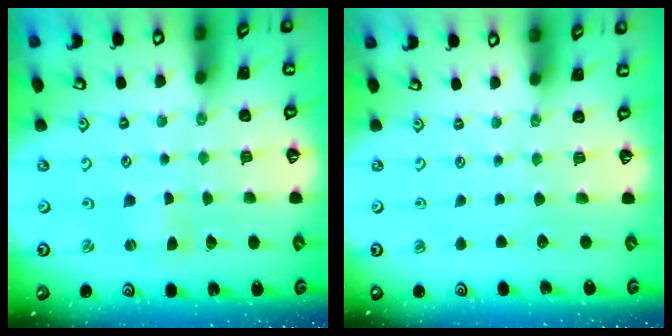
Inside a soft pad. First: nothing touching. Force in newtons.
{"total": 0.0}